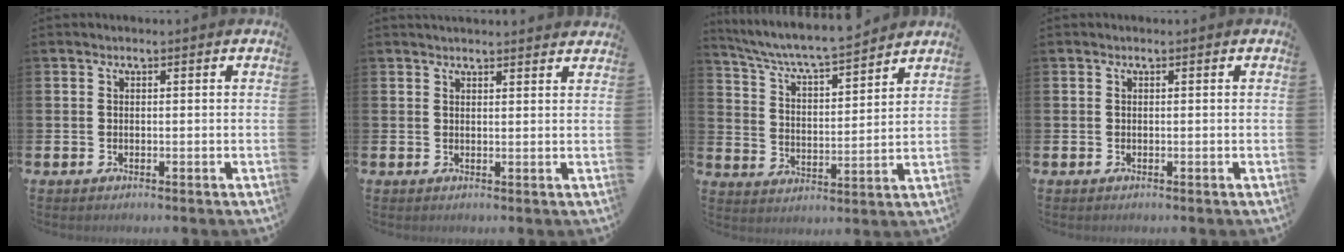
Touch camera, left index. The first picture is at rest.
{"total": 1.9, "force": [1.9, 0.1, 0.0], "torque": [0.012, -0.013, 0.032]}
{"total": 6.6, "force": [6.3, 0.3, 1.8], "torque": [-0.065, -0.052, 0.106]}
{"total": 0.0}